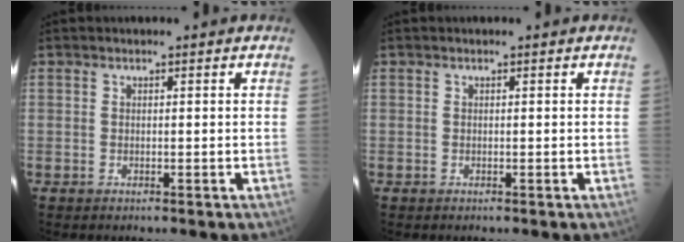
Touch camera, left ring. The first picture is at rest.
{"total": 0.0}